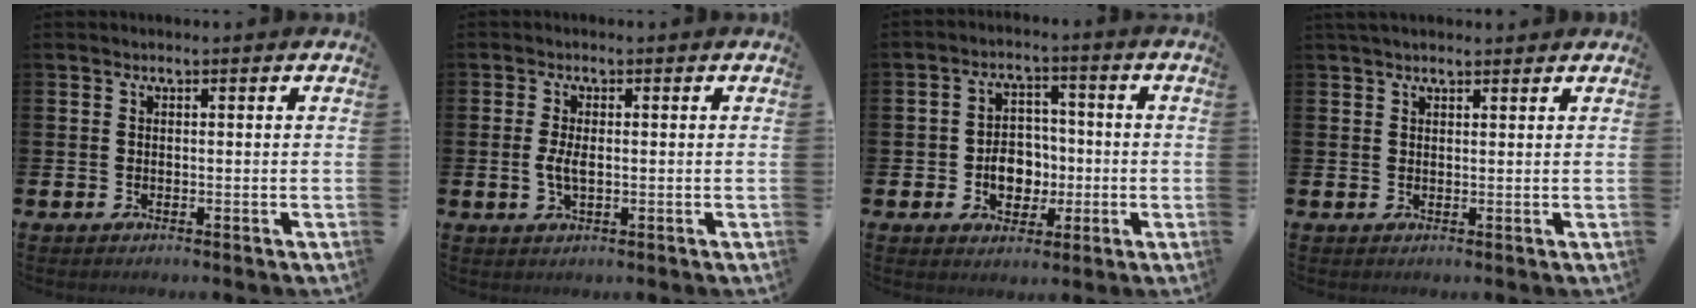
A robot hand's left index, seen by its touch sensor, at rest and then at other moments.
{"total": 2.7, "force": [0.0, 1.2, 2.4], "torque": [-0.045, 0.004, -0.003]}
{"total": 5.4, "force": [-1.1, 4.4, 2.9], "torque": [-0.038, 0.004, -0.029]}
{"total": 1.9, "force": [1.7, 0.6, 0.6], "torque": [-0.013, 0.003, 0.030]}